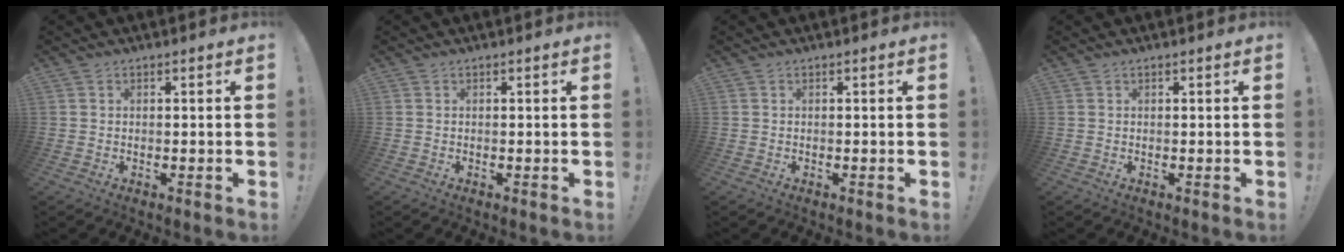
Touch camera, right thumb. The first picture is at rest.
{"total": 0.0}
{"total": 0.0}
{"total": 0.0}